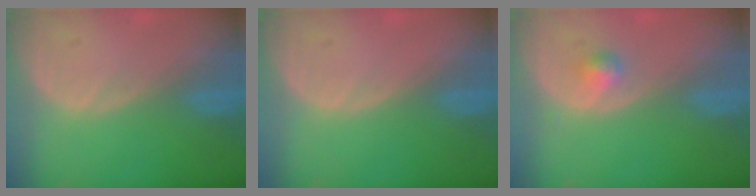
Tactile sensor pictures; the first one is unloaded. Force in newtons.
{"total": 0.0}
{"total": 1.7, "press": 1.7, "slide": 0.2}